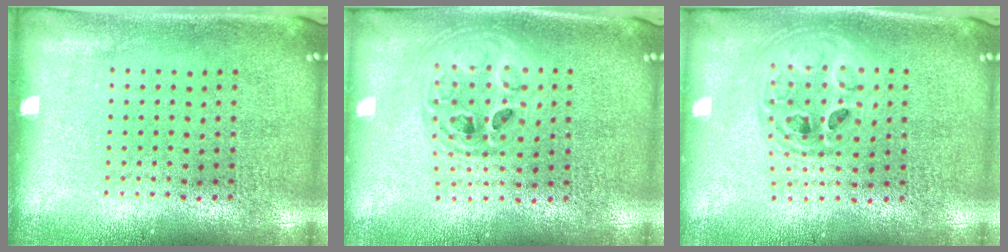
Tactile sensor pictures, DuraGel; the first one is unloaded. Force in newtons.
{"total": 1.7, "press": 1.4, "slide": 0.9}
{"total": 1.7, "press": 1.4, "slide": 0.9}